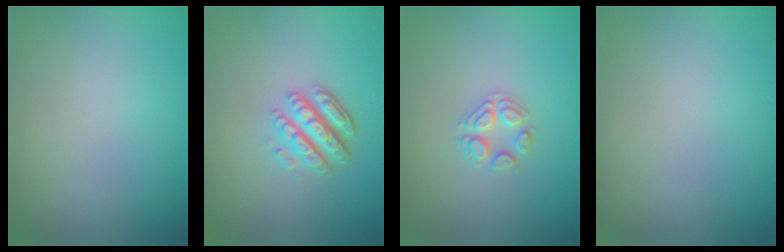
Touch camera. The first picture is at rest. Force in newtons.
{"total": 4.8, "press": 3.4, "slide": 3.4}
{"total": 2.2, "press": 2.2, "slide": 0.2}
{"total": 0.0}